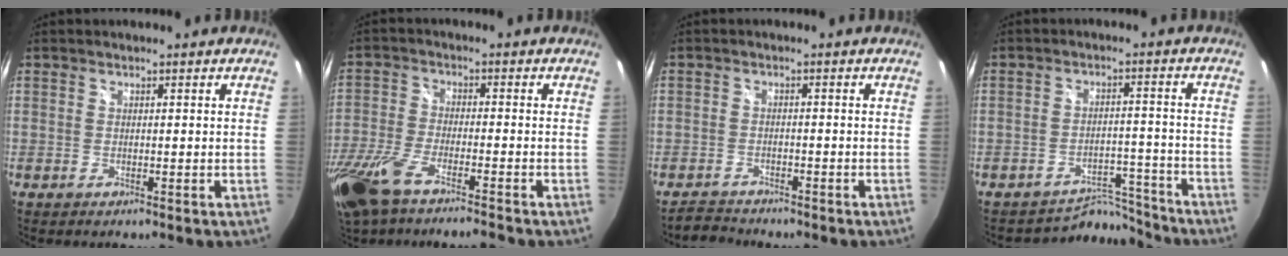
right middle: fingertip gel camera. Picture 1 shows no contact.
{"total": 11.8, "force": [-8.5, 2.6, 7.8], "torque": [-0.187, -0.040, -0.167]}
{"total": 3.1, "force": [-3.0, 0.9, -0.1], "torque": [-0.015, 0.003, -0.060]}
{"total": 7.2, "force": [-7.0, 1.5, -0.8], "torque": [0.008, 0.023, -0.107]}